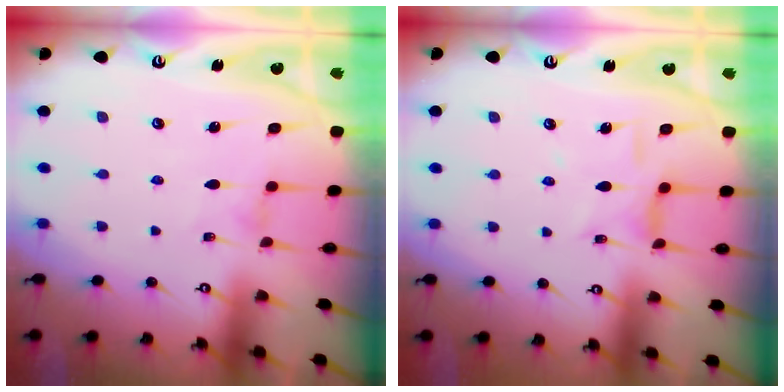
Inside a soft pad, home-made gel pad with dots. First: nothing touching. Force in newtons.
{"total": 7.0, "press": 7.0, "slide": 0.6}